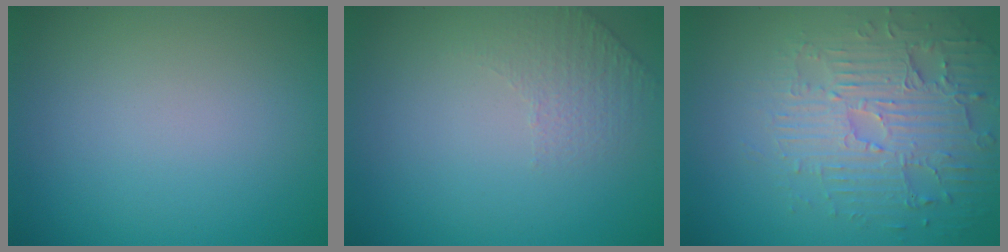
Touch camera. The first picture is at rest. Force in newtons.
{"total": 1.3, "press": 0.8, "slide": 1.1}
{"total": 4.6, "press": 4.2, "slide": 1.9}